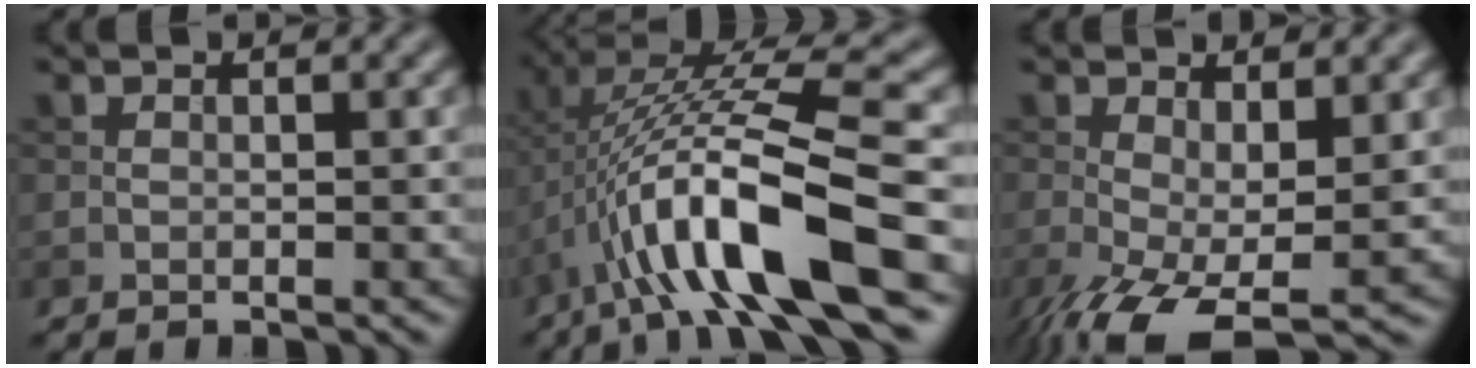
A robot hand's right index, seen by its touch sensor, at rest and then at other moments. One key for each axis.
{"total": 11.9, "fx": -3.2, "fy": 3.0, "fz": 11.0, "tx": -0.207, "ty": 0.018, "tz": -0.058}
{"total": 7.8, "fx": -2.5, "fy": 3.5, "fz": 6.6, "tx": -0.141, "ty": -0.027, "tz": -0.034}